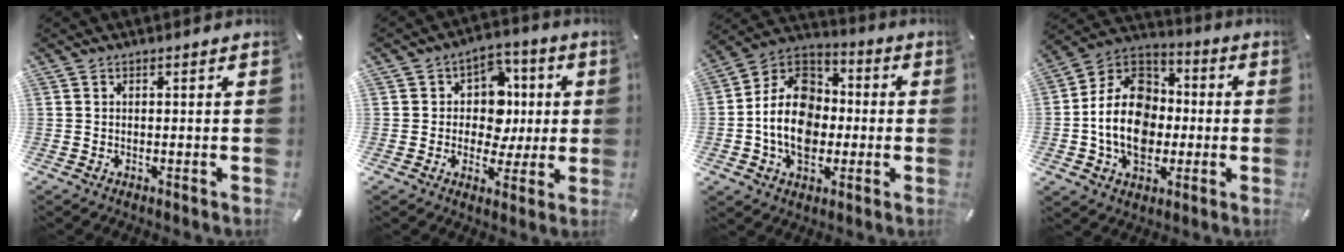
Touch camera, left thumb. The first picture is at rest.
{"total": 10.1, "force": [0.7, 9.2, 4.2], "torque": [-0.055, 0.002, 0.014]}
{"total": 14.5, "force": [-3.3, 11.6, 8.1], "torque": [-0.191, 0.015, -0.064]}
{"total": 15.9, "force": [-3.3, 12.7, 8.9], "torque": [-0.203, 0.015, -0.065]}